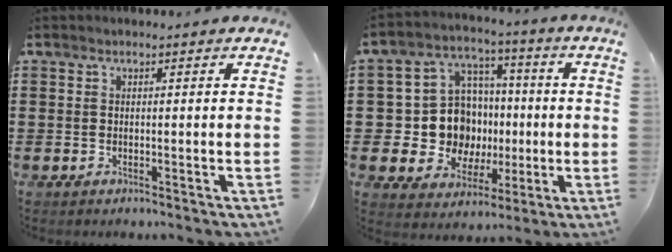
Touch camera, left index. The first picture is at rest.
{"total": 6.9, "force": [-0.6, 4.8, 4.8], "torque": [-0.101, 0.006, -0.017]}